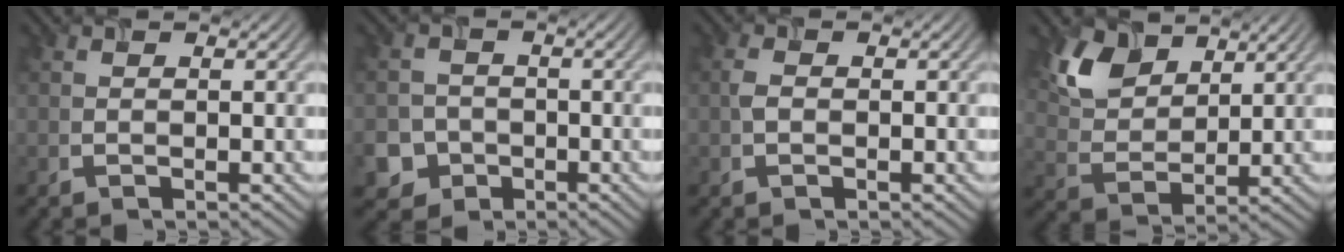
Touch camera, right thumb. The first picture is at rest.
{"total": 5.4, "force": [-2.5, 4.6, 1.2], "torque": [-0.022, -0.008, -0.067]}
{"total": 1.1, "force": [-0.2, 0.8, 0.8], "torque": [-0.016, 0.004, -0.006]}
{"total": 7.8, "force": [4.8, 4.4, 4.2], "torque": [-0.102, -0.001, 0.097]}